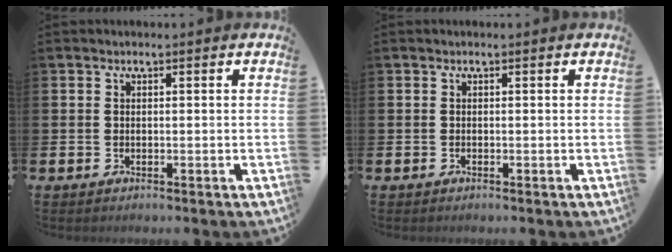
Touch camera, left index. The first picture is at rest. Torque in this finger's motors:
{"motor_torque": [0.18, 0.02, -0.01, 0.00]}